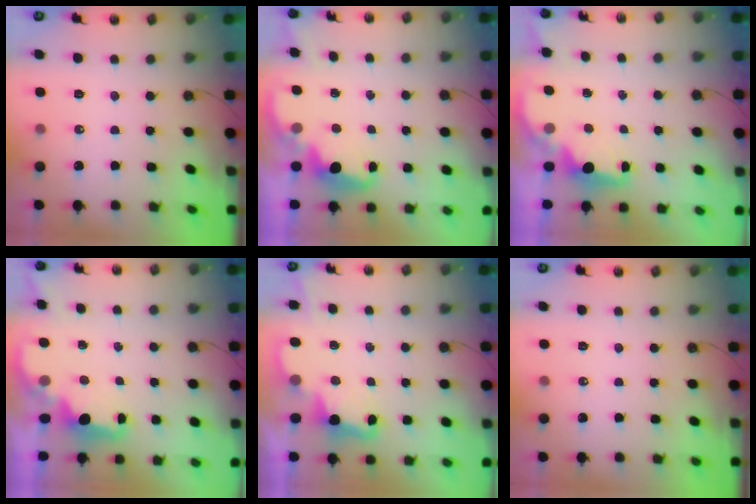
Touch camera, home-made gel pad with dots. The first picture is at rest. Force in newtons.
{"total": 2.3, "press": 2.2, "slide": 0.6}
{"total": 2.4, "press": 2.2, "slide": 0.8}
{"total": 2.1, "press": 2.0, "slide": 0.8}
{"total": 3.2, "press": 3.1, "slide": 0.7}
{"total": 0.0}